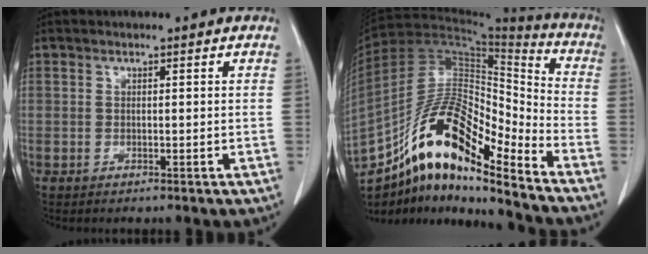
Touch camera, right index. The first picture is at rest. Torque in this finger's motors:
{"motor_torque": [1.15, -0.99, 0.54, 0.21]}